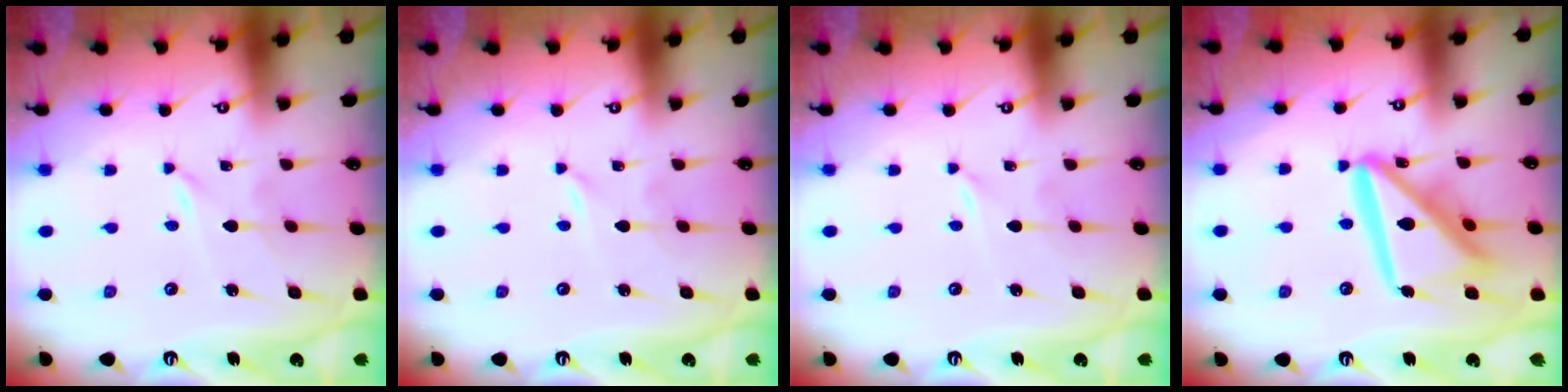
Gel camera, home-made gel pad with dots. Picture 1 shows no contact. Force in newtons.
{"total": 0.0}
{"total": 0.0}
{"total": 18.4, "press": 18.3, "slide": 2.0}